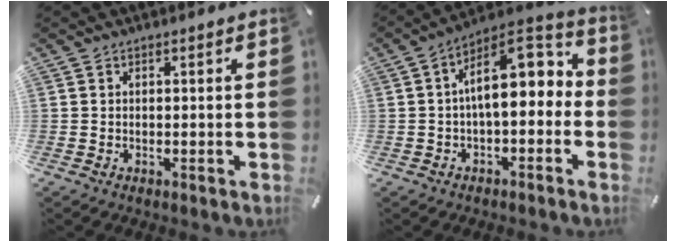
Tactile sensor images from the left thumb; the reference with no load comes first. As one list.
[{"total": 14.0, "force": [2.5, 7.1, 11.8], "torque": [-0.168, -0.016, 0.044]}]